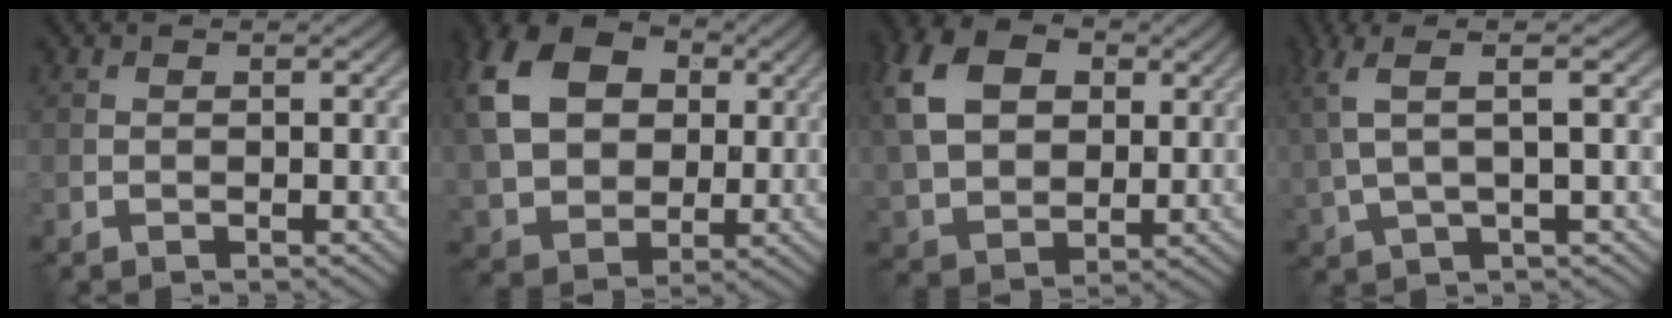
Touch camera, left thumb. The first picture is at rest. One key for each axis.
{"total": 14.4, "fx": 3.3, "fy": 10.8, "fz": 8.9, "tx": -0.225, "ty": 0.017, "tz": 0.057}
{"total": 13.2, "fx": 3.8, "fy": 9.3, "fz": 8.6, "tx": -0.218, "ty": 0.013, "tz": 0.072}
{"total": 7.0, "fx": 2.6, "fy": 1.8, "fz": 6.2, "tx": -0.141, "ty": 0.022, "tz": 0.049}